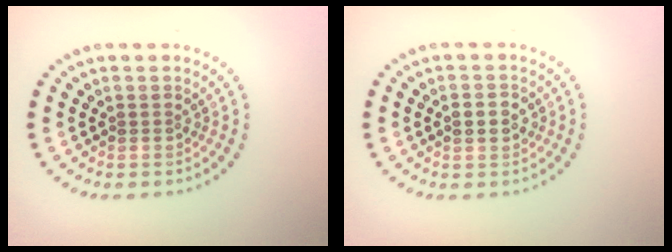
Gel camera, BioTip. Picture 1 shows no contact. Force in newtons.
{"total": 2.6, "press": 2.6, "slide": 0.1}